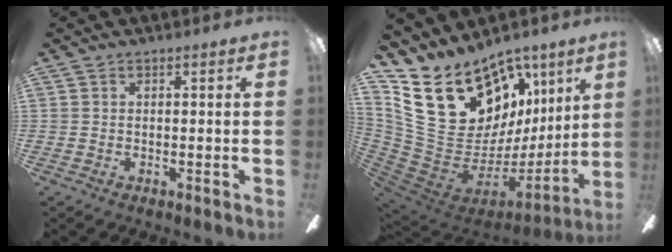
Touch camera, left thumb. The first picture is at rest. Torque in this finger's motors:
{"motor_torque": [2.42, 2.59, 1.46, -1.32, 0.23]}